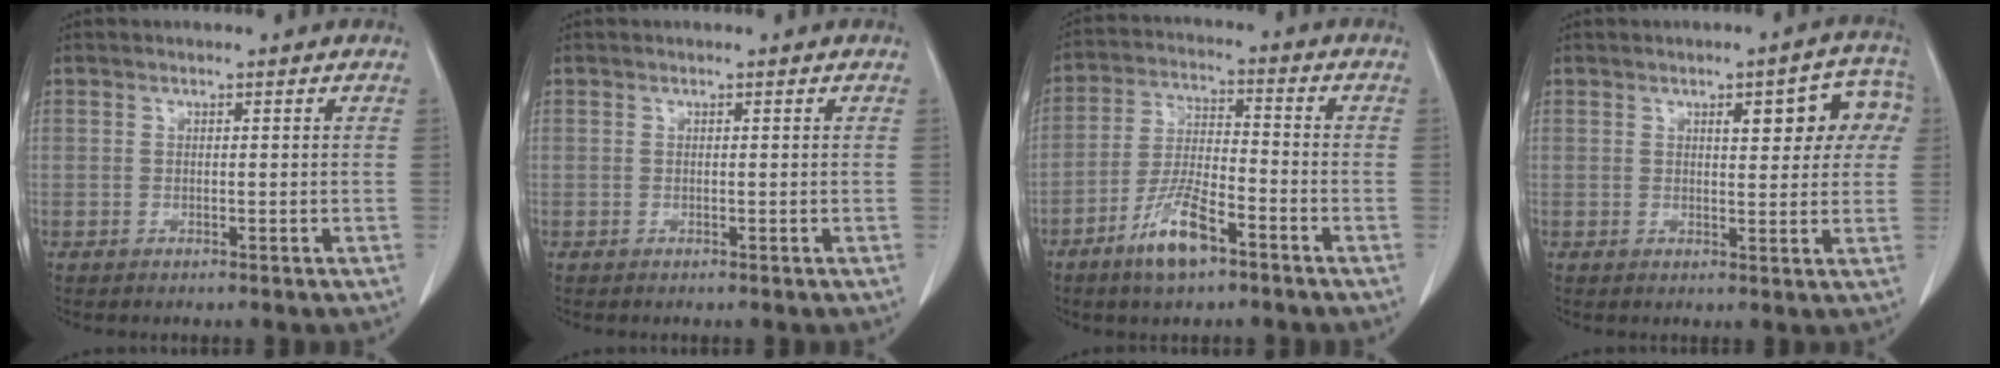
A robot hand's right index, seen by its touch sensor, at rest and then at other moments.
{"total": 0.0}
{"total": 9.1, "force": [-5.5, 2.3, 6.9], "torque": [-0.142, -0.007, -0.102]}
{"total": 8.5, "force": [2.7, 3.0, 7.5], "torque": [-0.080, 0.025, 0.029]}